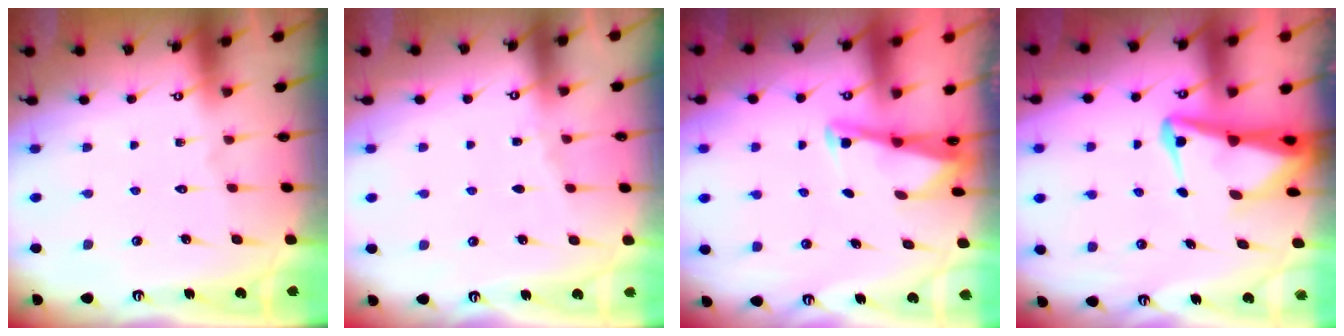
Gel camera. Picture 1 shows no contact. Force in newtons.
{"total": 2.7, "press": 2.7, "slide": 0.4}
{"total": 2.6, "press": 2.6, "slide": 0.1}
{"total": 5.3, "press": 5.2, "slide": 0.9}